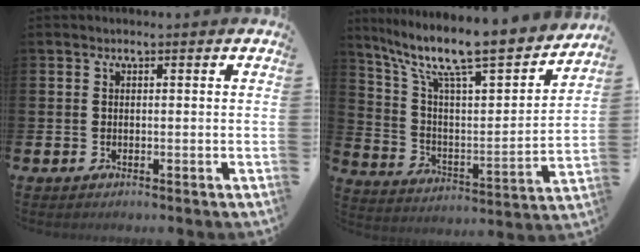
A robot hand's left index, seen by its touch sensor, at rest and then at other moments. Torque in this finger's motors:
{"motor_torque": [0.82, -1.08, 1.03, 0.21]}